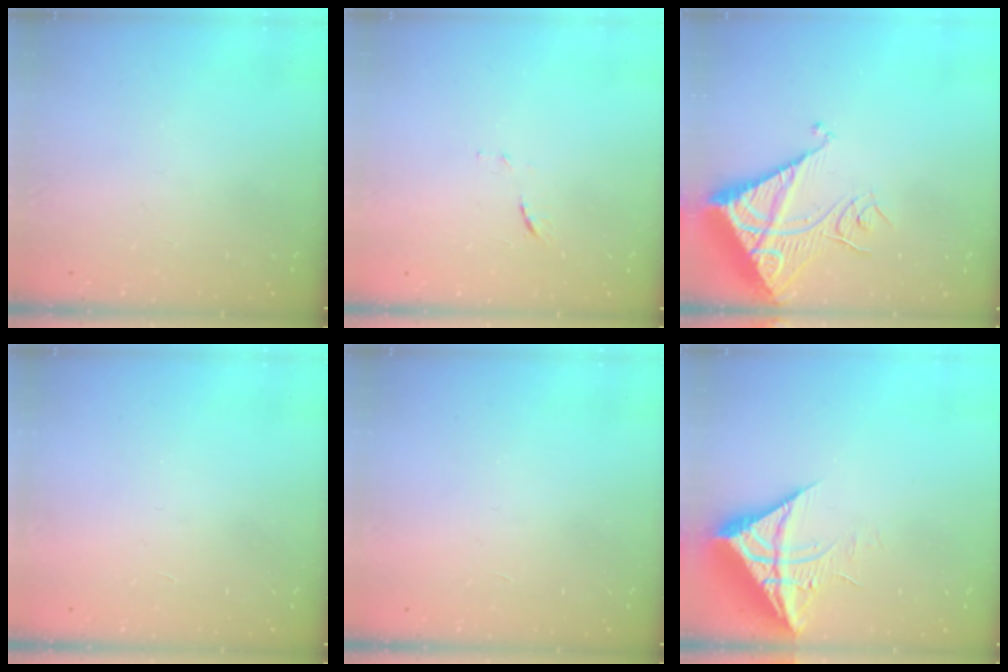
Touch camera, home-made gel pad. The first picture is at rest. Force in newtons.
{"total": 5.0, "press": 5.0, "slide": 0.6}
{"total": 13.1, "press": 13.0, "slide": 1.5}
{"total": 1.7, "press": 1.7, "slide": 0.1}
{"total": 1.7, "press": 1.7, "slide": 0.1}
{"total": 10.3, "press": 10.3, "slide": 1.1}